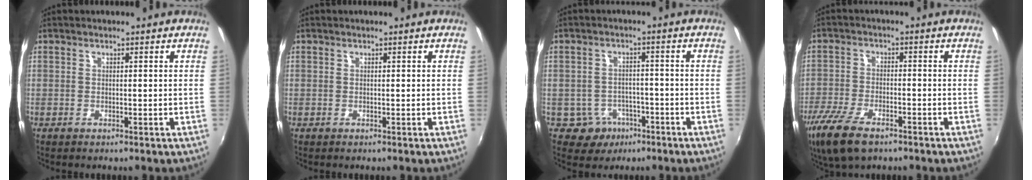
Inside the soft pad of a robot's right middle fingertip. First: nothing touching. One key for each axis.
{"total": 0.0}
{"total": 5.5, "fx": -3.1, "fy": 4.5, "fz": 0.9, "tx": -0.030, "ty": 0.011, "tz": -0.037}
{"total": 12.0, "fx": -8.0, "fy": 4.7, "fz": 7.6, "tx": -0.184, "ty": -0.038, "tz": -0.153}